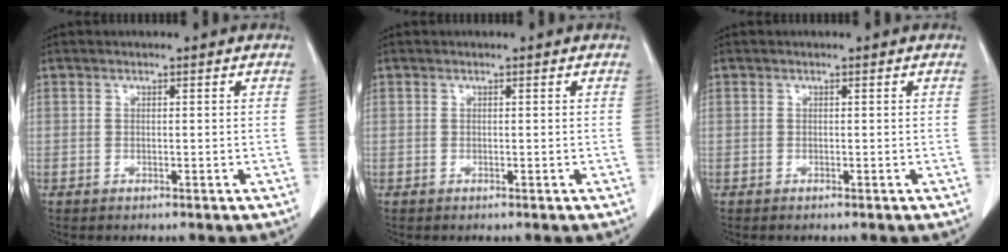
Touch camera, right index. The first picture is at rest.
{"total": 0.0}
{"total": 0.0}